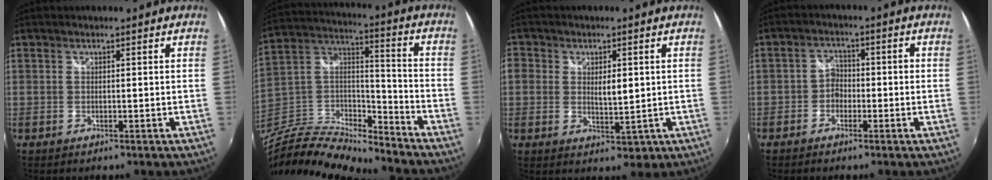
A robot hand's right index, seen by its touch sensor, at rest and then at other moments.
{"total": 20.6, "force": [-17.7, 5.2, 9.3], "torque": [-0.205, 0.001, -0.325]}
{"total": 5.3, "force": [0.2, 4.0, 3.5], "torque": [-0.068, 0.000, 0.003]}
{"total": 3.3, "force": [-1.8, 2.6, 1.1], "torque": [-0.020, 0.009, -0.033]}